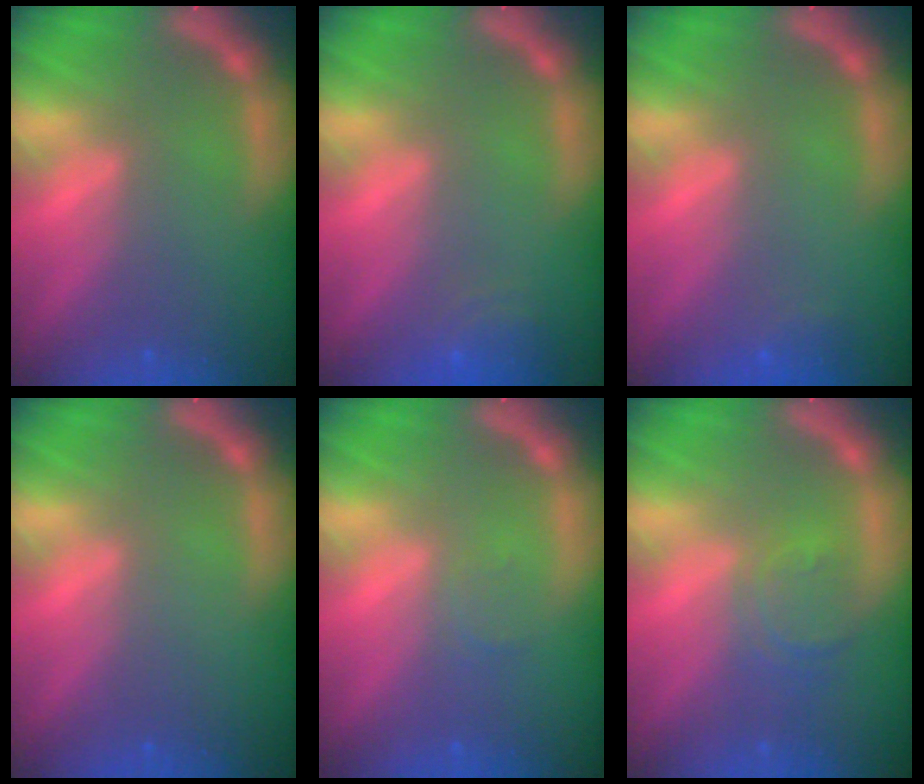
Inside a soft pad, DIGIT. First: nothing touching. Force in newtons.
{"total": 3.0}
{"total": 1.4}
{"total": 0.0}
{"total": 1.0}
{"total": 3.0}